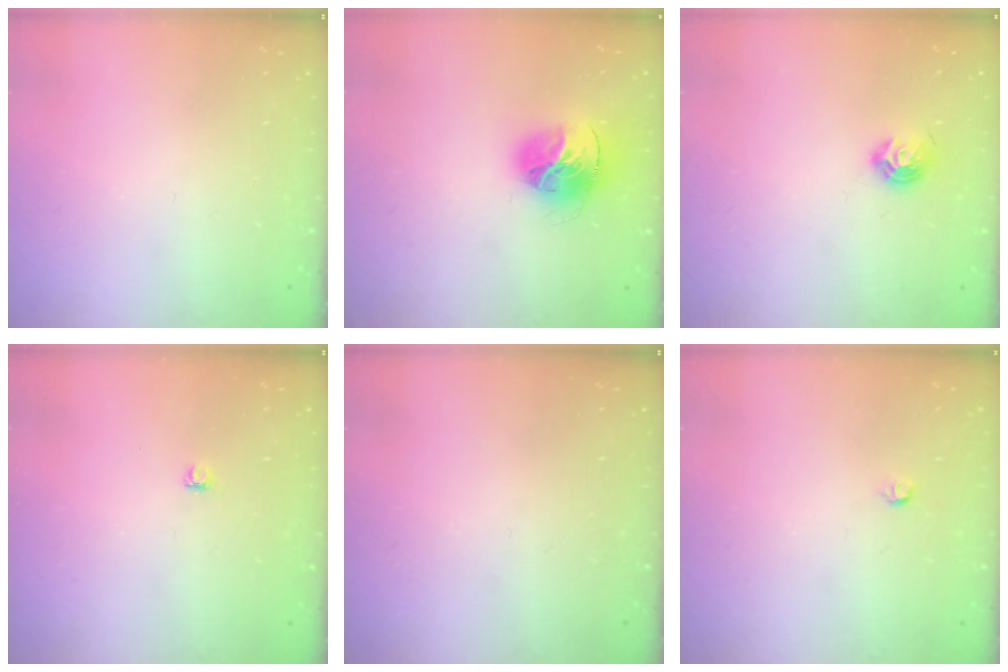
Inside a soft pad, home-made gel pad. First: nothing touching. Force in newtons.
{"total": 16.1, "press": 16.0, "slide": 1.7}
{"total": 7.0, "press": 6.9, "slide": 0.7}
{"total": 2.8, "press": 2.8, "slide": 0.4}
{"total": 0.0}
{"total": 3.2, "press": 3.2, "slide": 0.4}